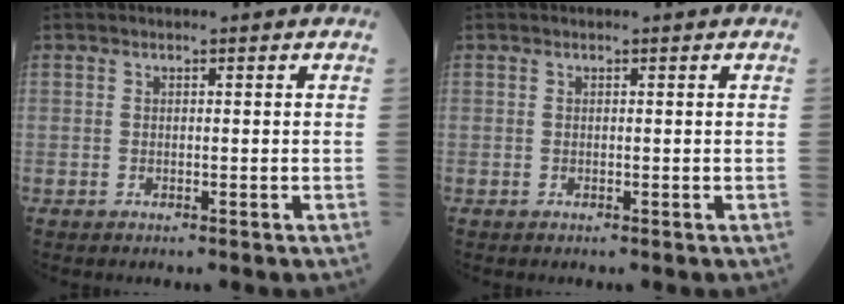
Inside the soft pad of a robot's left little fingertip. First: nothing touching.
{"total": 0.0}